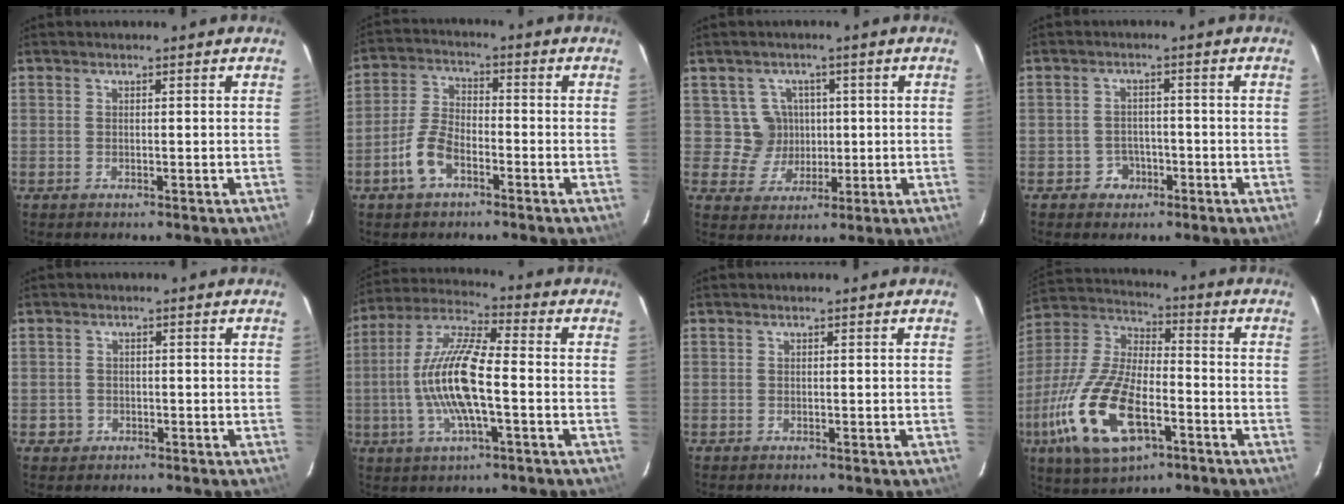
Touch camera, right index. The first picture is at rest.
{"total": 7.1, "force": [-3.9, 3.6, 4.8], "torque": [-0.109, 0.009, -0.075]}
{"total": 5.6, "force": [0.7, 5.6, 0.4], "torque": [-0.016, 0.018, 0.022]}
{"total": 3.7, "force": [-1.9, 3.2, 0.3], "torque": [-0.010, 0.014, -0.027]}
{"total": 2.4, "force": [-0.7, 2.3, 0.1], "torque": [-0.002, 0.009, -0.006]}
{"total": 14.3, "force": [-2.3, 3.2, 13.7], "torque": [-0.278, 0.003, -0.051]}
{"total": 0.0}
{"total": 20.6, "force": [-8.5, 8.8, 16.6], "torque": [-0.364, -0.026, -0.157]}